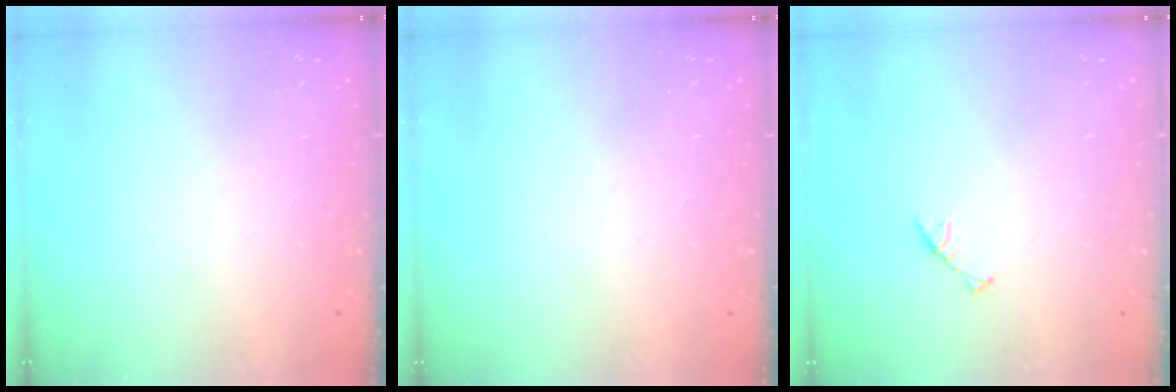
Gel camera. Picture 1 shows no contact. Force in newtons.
{"total": 0.0}
{"total": 3.0, "press": 3.0, "slide": 0.3}